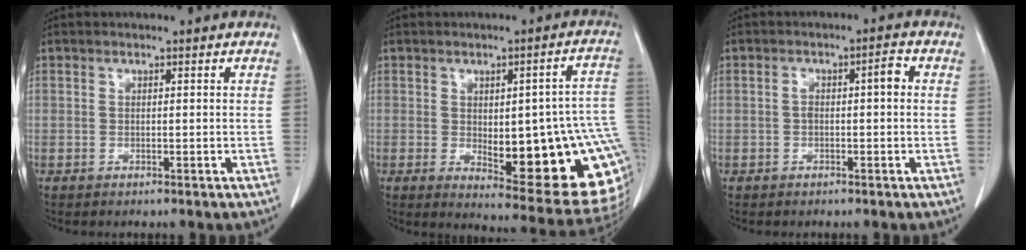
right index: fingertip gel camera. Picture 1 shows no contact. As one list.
[{"total": 22.0, "force": [-2.7, 5.6, 21.1], "torque": [-0.183, 0.011, -0.008]}, {"total": 3.2, "force": [0.1, 0.9, 3.1], "torque": [-0.048, 0.018, 0.003]}]